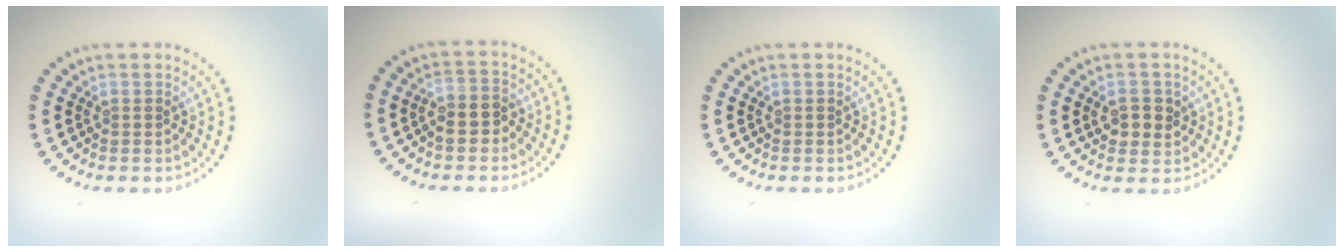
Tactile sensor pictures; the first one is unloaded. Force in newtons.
{"total": 2.5, "press": 2.4, "slide": 0.8}
{"total": 0.0}
{"total": 2.5, "press": 2.4, "slide": 0.6}